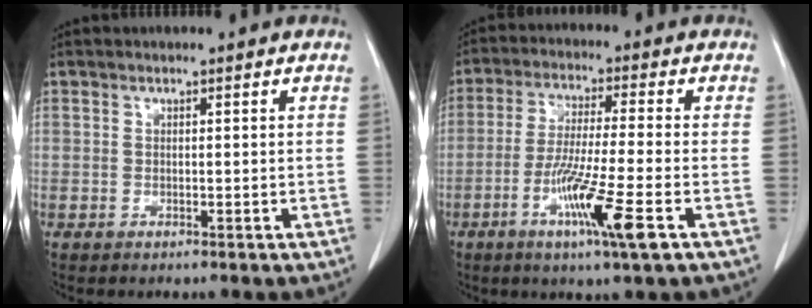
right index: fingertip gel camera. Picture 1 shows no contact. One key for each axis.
{"total": 11.0, "fx": -4.7, "fy": -0.6, "fz": 9.9, "tx": -0.186, "ty": -0.025, "tz": -0.088}